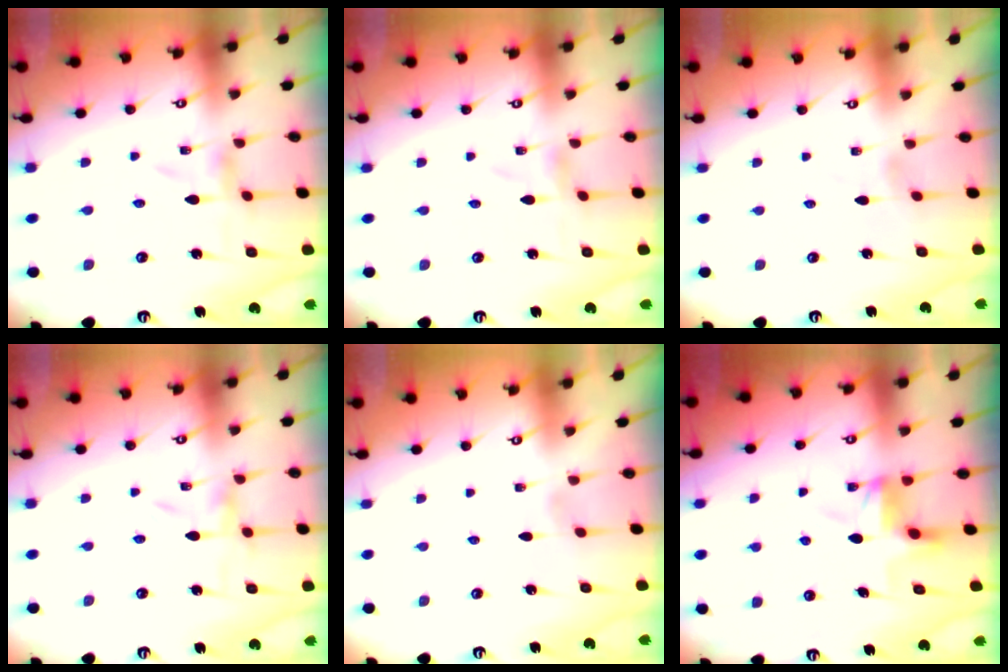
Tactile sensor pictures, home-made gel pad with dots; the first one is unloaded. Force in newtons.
{"total": 0.8, "press": 0.8, "slide": 0.1}
{"total": 1.0, "press": 1.0, "slide": 0.1}
{"total": 0.0}
{"total": 1.3, "press": 1.3, "slide": 0.1}
{"total": 5.1, "press": 5.1, "slide": 0.1}